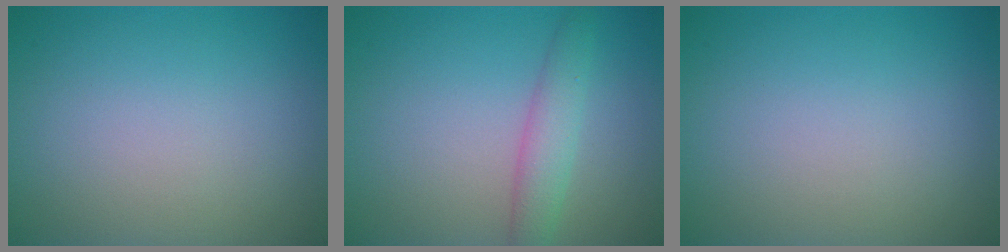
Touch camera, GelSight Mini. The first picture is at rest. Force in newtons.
{"total": 2.7, "press": 2.6, "slide": 0.2}
{"total": 0.0}